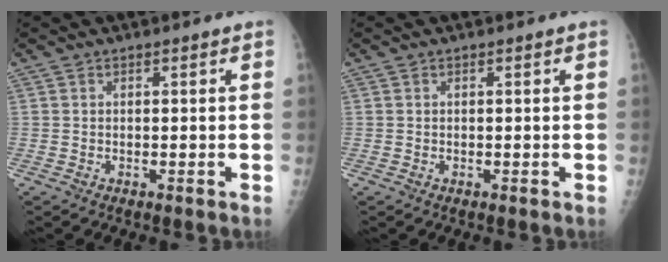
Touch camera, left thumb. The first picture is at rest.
{"total": 0.0}